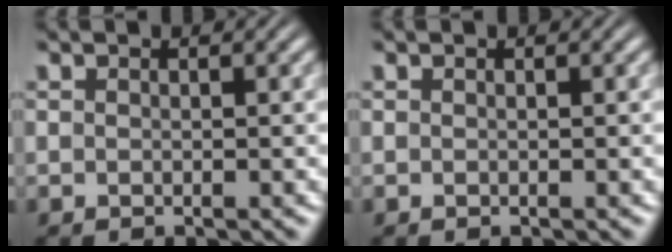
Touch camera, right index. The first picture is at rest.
{"total": 0.0}